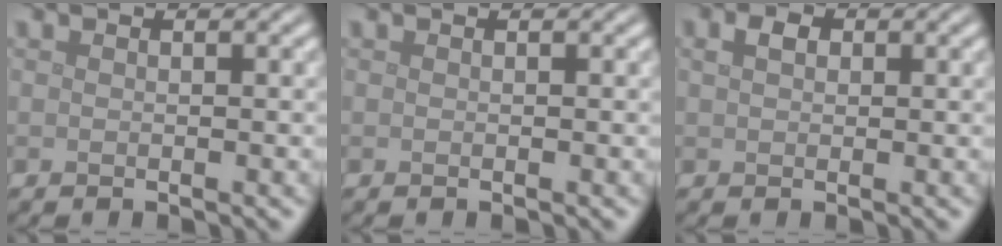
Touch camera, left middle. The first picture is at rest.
{"total": 0.0}
{"total": 1.6, "force": [0.6, 1.1, 1.0], "torque": [-0.021, 0.006, 0.008]}